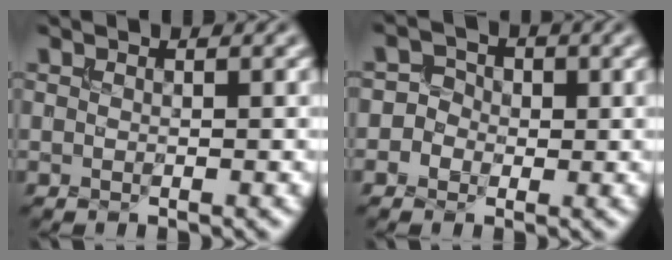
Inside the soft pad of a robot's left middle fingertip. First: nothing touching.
{"total": 2.6, "force": [-0.5, 2.5, 0.6], "torque": [0.012, 0.014, -0.029]}